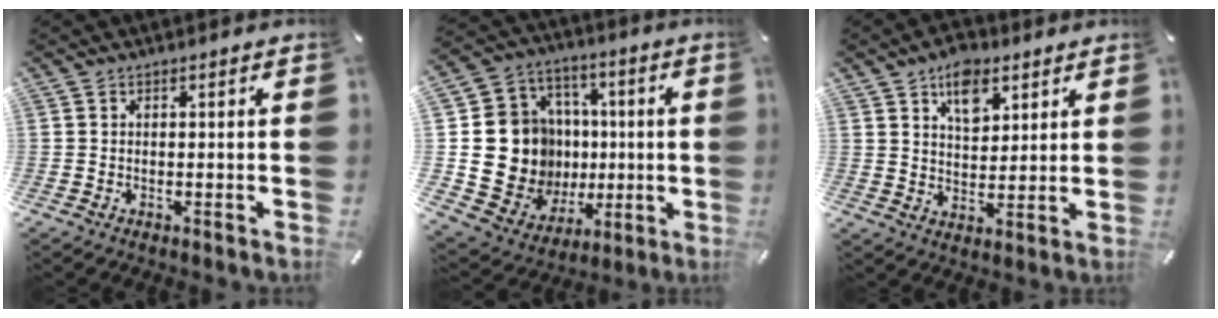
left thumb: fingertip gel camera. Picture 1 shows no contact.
{"total": 17.7, "force": [0.1, 16.9, 5.3], "torque": [-0.090, -0.014, 0.036]}
{"total": 8.4, "force": [4.9, 5.2, 4.3], "torque": [-0.053, -0.020, 0.083]}